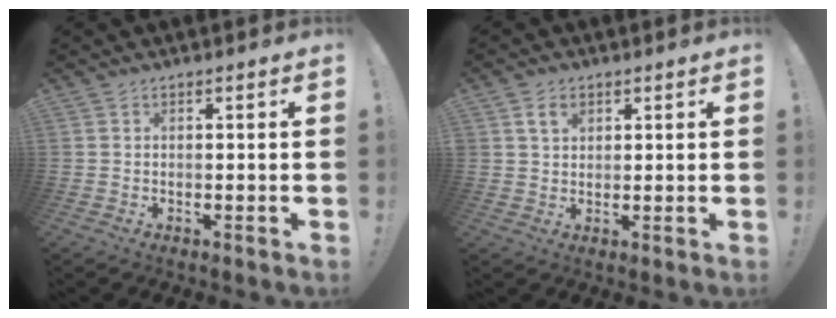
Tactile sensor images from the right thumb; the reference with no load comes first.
{"total": 3.9, "force": [1.9, 2.6, 2.2], "torque": [-0.030, -0.001, 0.032]}